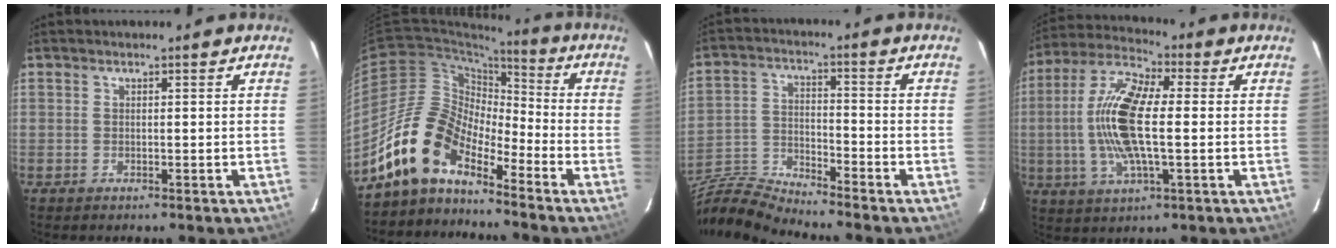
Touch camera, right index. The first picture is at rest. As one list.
[{"total": 13.4, "force": [-10.4, 5.8, 6.1], "torque": [-0.108, 0.017, -0.208]}, {"total": 11.8, "force": [-11.2, 0.9, 3.6], "torque": [-0.092, -0.008, -0.227]}, {"total": 15.2, "force": [-0.1, 5.0, 14.3], "torque": [-0.298, 0.011, -0.012]}]